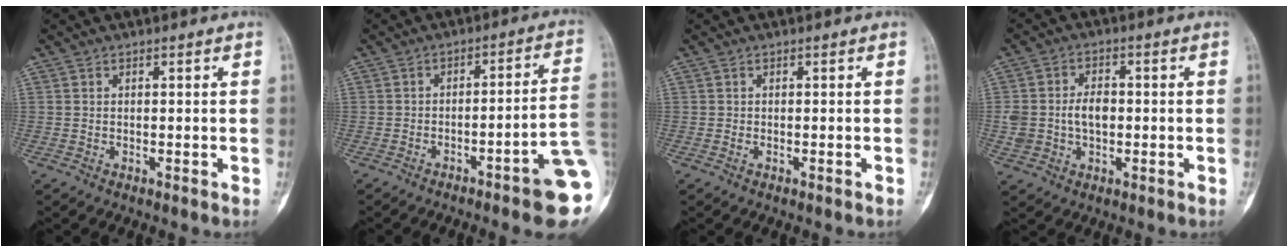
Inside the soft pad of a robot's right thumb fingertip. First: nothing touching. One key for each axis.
{"total": 11.7, "fx": -4.6, "fy": 1.0, "fz": 10.7, "tx": -0.115, "ty": 0.033, "tz": -0.063}
{"total": 0.0}
{"total": 7.0, "fx": -0.2, "fy": 4.7, "fz": 5.1, "tx": -0.092, "ty": 0.014, "tz": 0.001}